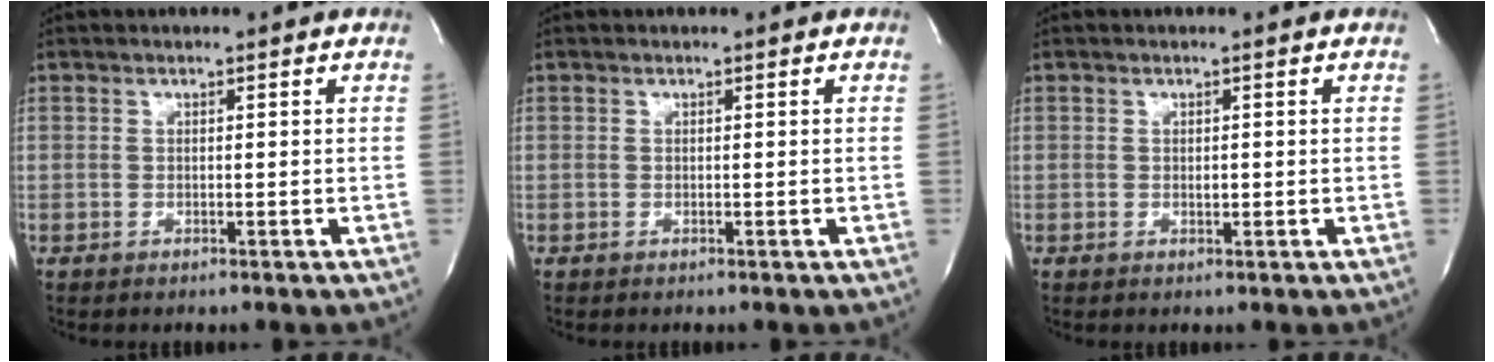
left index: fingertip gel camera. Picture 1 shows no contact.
{"total": 0.0}
{"total": 0.7, "force": [0.0, 0.3, 0.6], "torque": [-0.010, 0.000, 0.000]}